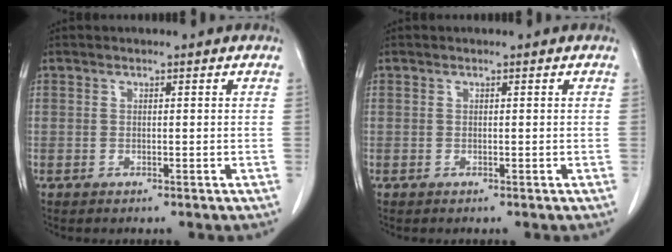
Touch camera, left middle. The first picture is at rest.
{"total": 0.0}